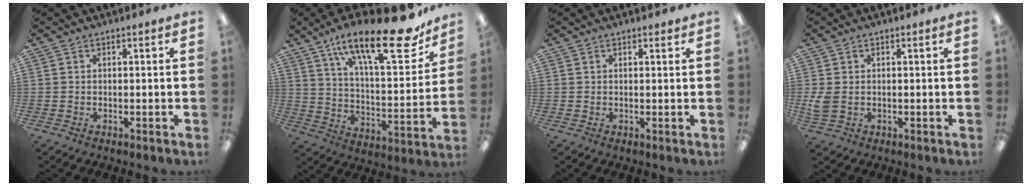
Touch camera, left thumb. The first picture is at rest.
{"total": 25.2, "force": [16.9, 8.0, 16.9], "torque": [-0.249, -0.101, 0.272]}
{"total": 0.9, "force": [0.7, 0.3, 0.5], "torque": [-0.002, -0.003, 0.012]}
{"total": 3.3, "force": [0.2, 2.4, 2.2], "torque": [-0.041, 0.000, 0.002]}